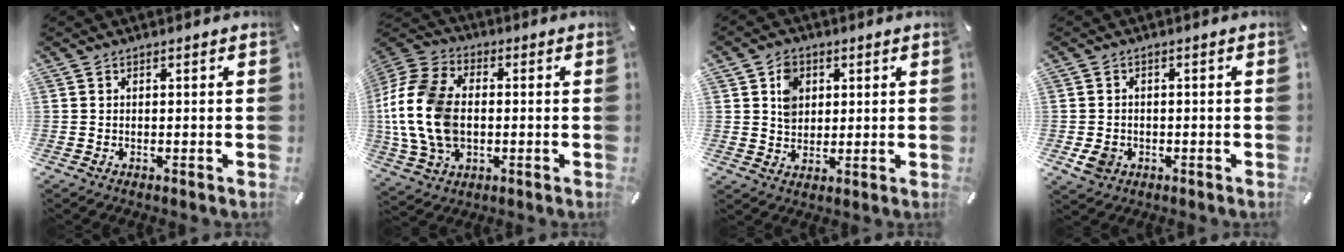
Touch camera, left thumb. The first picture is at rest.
{"total": 18.2, "force": [-1.4, 12.9, 12.8], "torque": [-0.292, 0.008, -0.027]}
{"total": 6.1, "force": [1.8, 5.3, 2.5], "torque": [-0.039, 0.002, 0.030]}
{"total": 3.9, "force": [-1.2, 3.4, 1.6], "torque": [-0.031, -0.003, -0.023]}